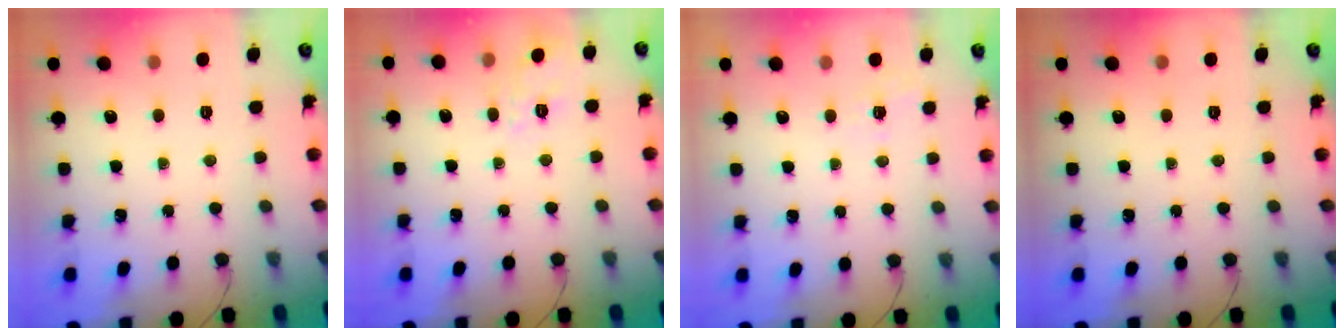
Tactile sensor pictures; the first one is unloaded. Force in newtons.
{"total": 2.4, "press": 2.0, "slide": 1.3}
{"total": 1.4, "press": 0.2, "slide": 1.4}
{"total": 0.0}